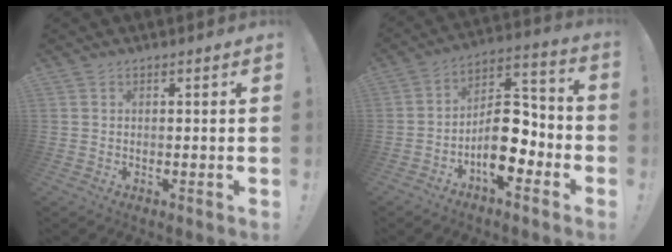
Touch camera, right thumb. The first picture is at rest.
{"total": 14.2, "force": [-5.5, 7.9, 10.4], "torque": [-0.160, 0.030, -0.085]}